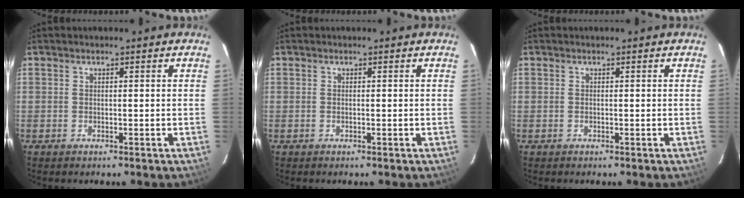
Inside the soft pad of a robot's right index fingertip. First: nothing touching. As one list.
[{"total": 0.0}, {"total": 0.0}]